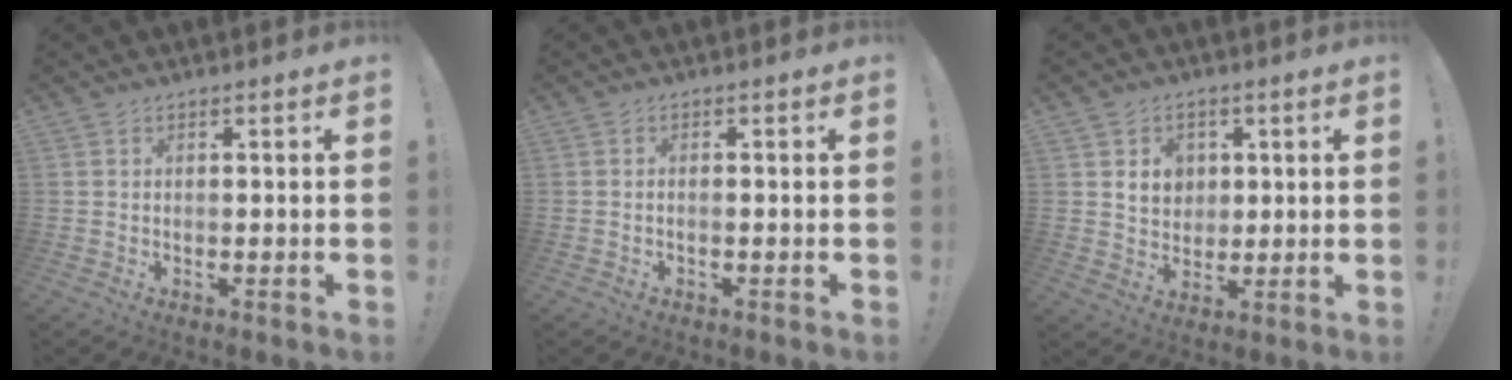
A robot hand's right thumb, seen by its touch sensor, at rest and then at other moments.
{"total": 0.9, "force": [-0.4, -0.2, 0.8], "torque": [-0.016, 0.000, -0.007]}
{"total": 7.6, "force": [2.8, 6.4, 2.9], "torque": [-0.037, -0.011, 0.053]}